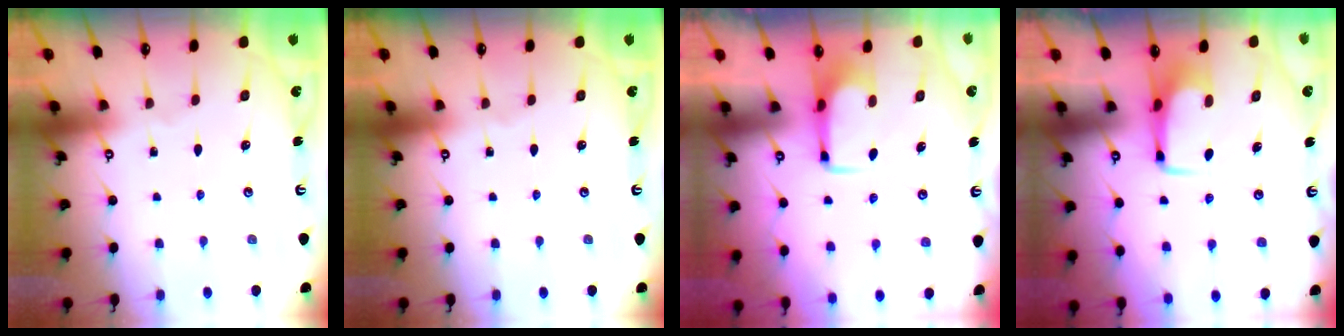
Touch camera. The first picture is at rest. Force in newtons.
{"total": 0.0}
{"total": 1.7, "press": 1.6, "slide": 0.4}
{"total": 3.3, "press": 3.3, "slide": 0.4}